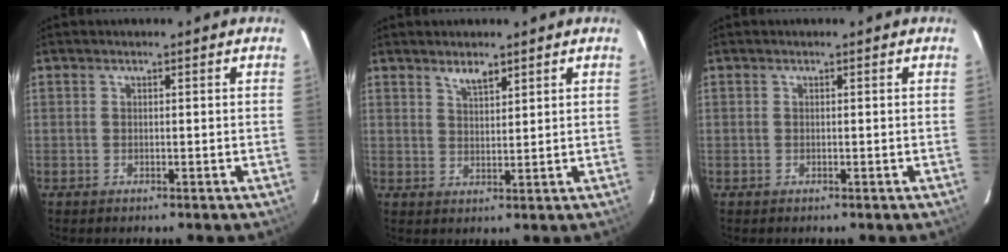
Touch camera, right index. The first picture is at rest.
{"total": 3.1, "force": [2.4, 1.0, 1.7], "torque": [-0.029, 0.002, 0.043]}
{"total": 0.0}